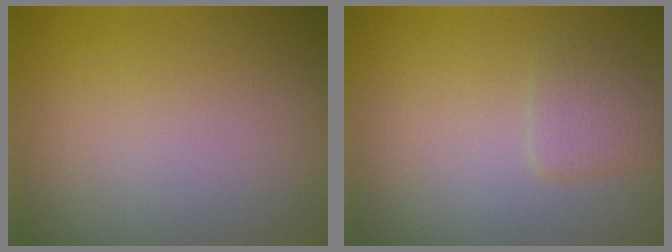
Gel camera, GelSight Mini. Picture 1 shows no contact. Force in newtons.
{"total": 1.4, "press": 1.4, "slide": 0.1}